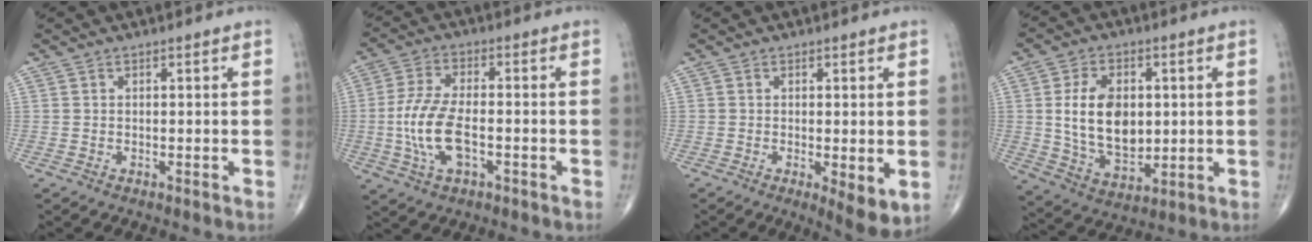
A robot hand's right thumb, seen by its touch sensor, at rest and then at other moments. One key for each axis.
{"total": 10.7, "fx": -2.1, "fy": 4.9, "fz": 9.2, "tx": -0.199, "ty": 0.012, "tz": -0.042}
{"total": 5.7, "fx": -1.0, "fy": 1.6, "fz": 5.4, "tx": -0.082, "ty": -0.020, "tz": -0.014}
{"total": 13.7, "fx": 1.3, "fy": 8.8, "fz": 10.4, "tx": -0.159, "ty": -0.015, "tz": 0.033}